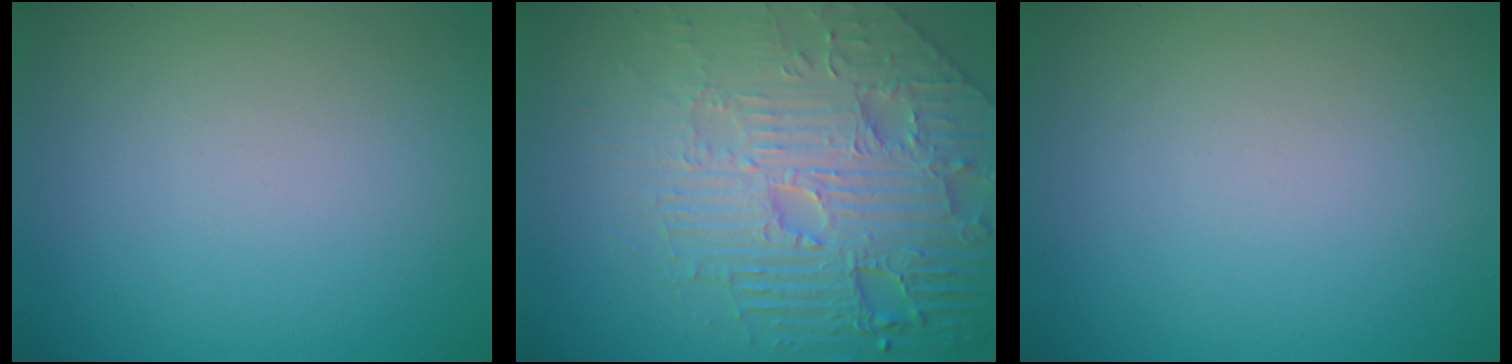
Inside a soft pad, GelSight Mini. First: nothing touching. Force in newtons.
{"total": 8.6, "press": 6.2, "slide": 6.0}
{"total": 0.0}